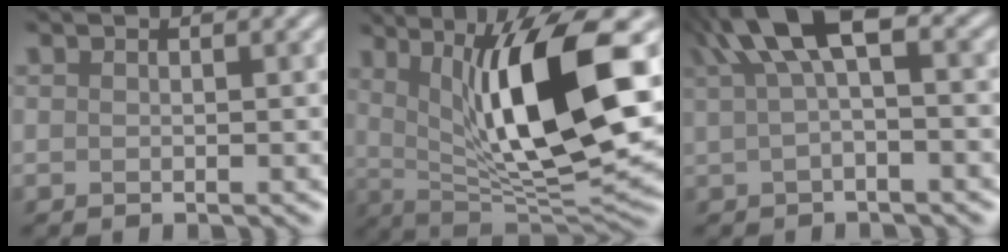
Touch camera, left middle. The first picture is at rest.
{"total": 12.9, "force": [2.8, 3.6, 12.0], "torque": [-0.187, -0.007, 0.052]}
{"total": 6.3, "force": [2.4, 2.2, 5.4], "torque": [-0.095, 0.020, 0.038]}